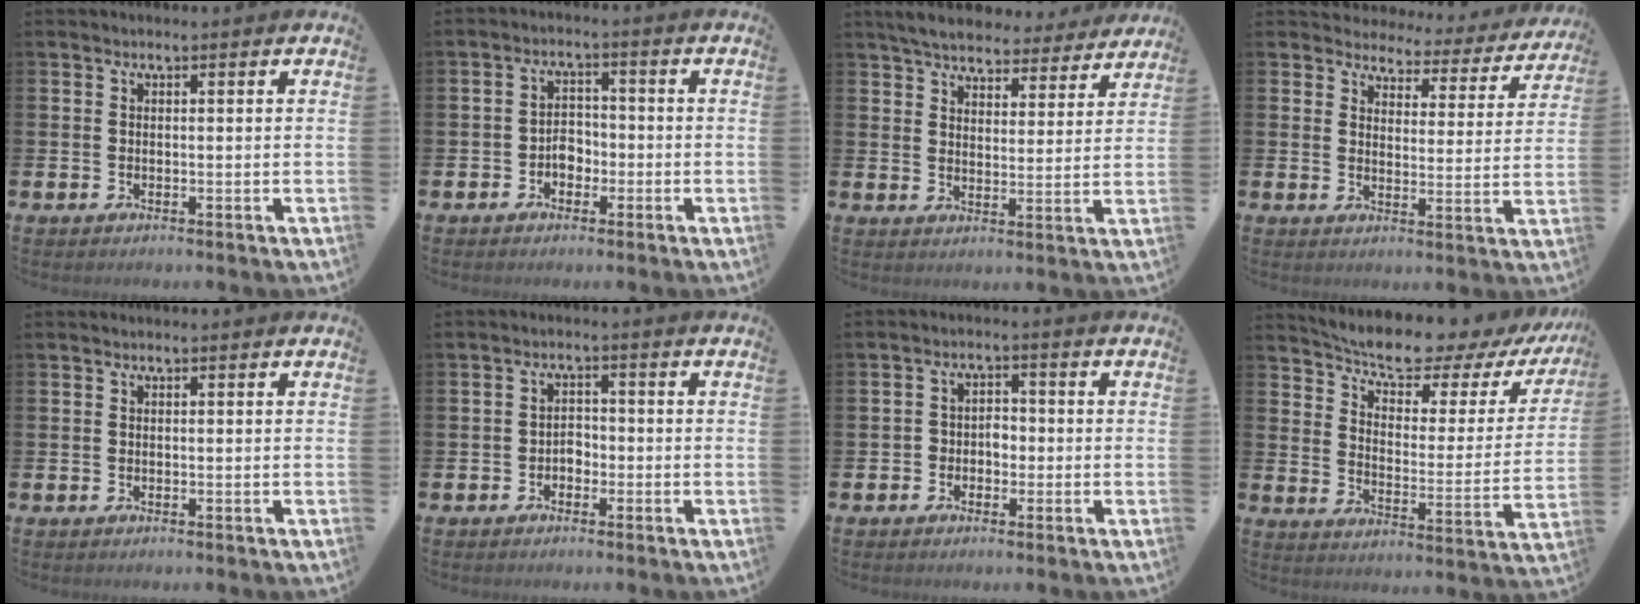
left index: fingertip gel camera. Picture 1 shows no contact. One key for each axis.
{"total": 2.8, "fx": -1.5, "fy": 2.1, "fz": 1.3, "tx": -0.028, "ty": 0.008, "tz": -0.034}
{"total": 5.7, "fx": 5.5, "fy": 1.3, "fz": 0.9, "tx": -0.039, "ty": -0.033, "tz": 0.096}
{"total": 3.5, "fx": 3.3, "fy": 1.2, "fz": 0.1, "tx": -0.020, "ty": -0.035, "tz": 0.048}
{"total": 0.0}
{"total": 2.0, "fx": -1.3, "fy": 1.4, "fz": 0.6, "tx": -0.015, "ty": 0.006, "tz": -0.030}
{"total": 2.5, "fx": -1.4, "fy": 2.0, "fz": 0.8, "tx": -0.020, "ty": 0.010, "tz": -0.033}
{"total": 8.2, "fx": 7.2, "fy": 2.0, "fz": 3.4, "tx": -0.087, "ty": -0.055, "tz": 0.117}